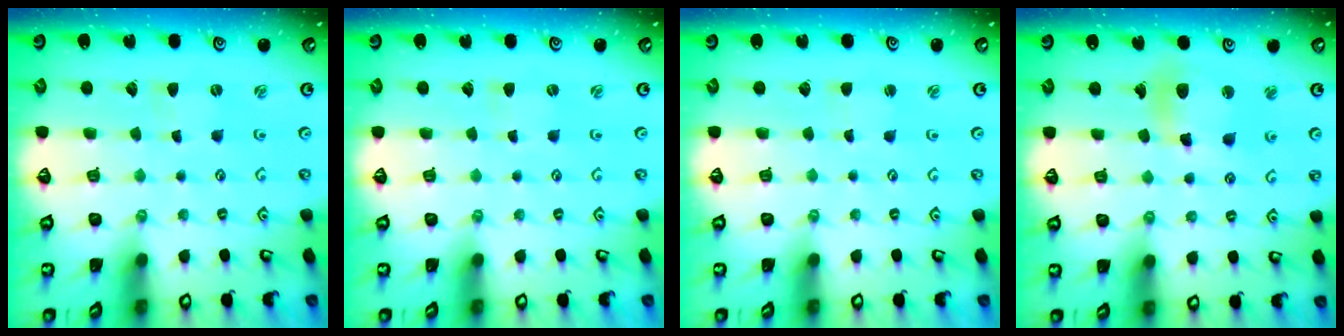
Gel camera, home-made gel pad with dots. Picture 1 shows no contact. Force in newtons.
{"total": 0.9, "press": 0.9, "slide": 0.1}
{"total": 1.5, "press": 1.4, "slide": 0.3}
{"total": 12.1, "press": 11.9, "slide": 2.0}